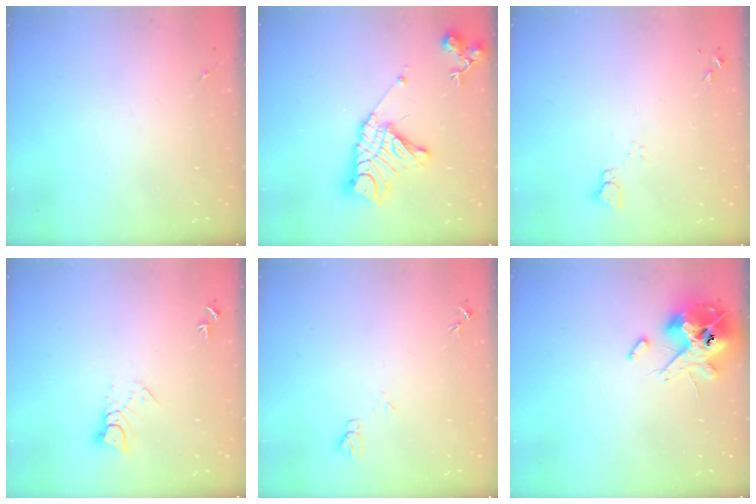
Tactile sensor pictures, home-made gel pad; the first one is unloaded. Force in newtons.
{"total": 17.0, "press": 16.9, "slide": 1.3}
{"total": 3.7, "press": 3.7, "slide": 0.4}
{"total": 5.5, "press": 5.5, "slide": 0.4}
{"total": 6.3, "press": 6.3, "slide": 0.7}
{"total": 13.9, "press": 13.7, "slide": 2.3}